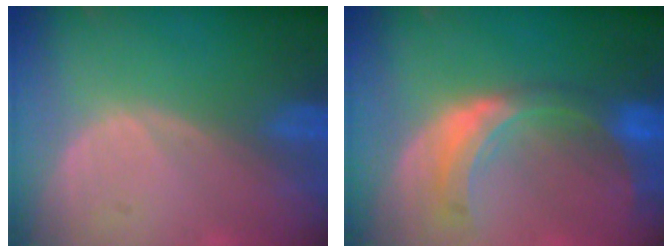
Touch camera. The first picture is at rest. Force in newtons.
{"total": 8.0, "press": 7.1, "slide": 3.8}